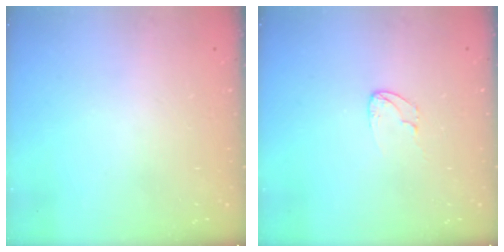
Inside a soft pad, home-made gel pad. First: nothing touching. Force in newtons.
{"total": 4.4, "press": 4.4, "slide": 0.3}